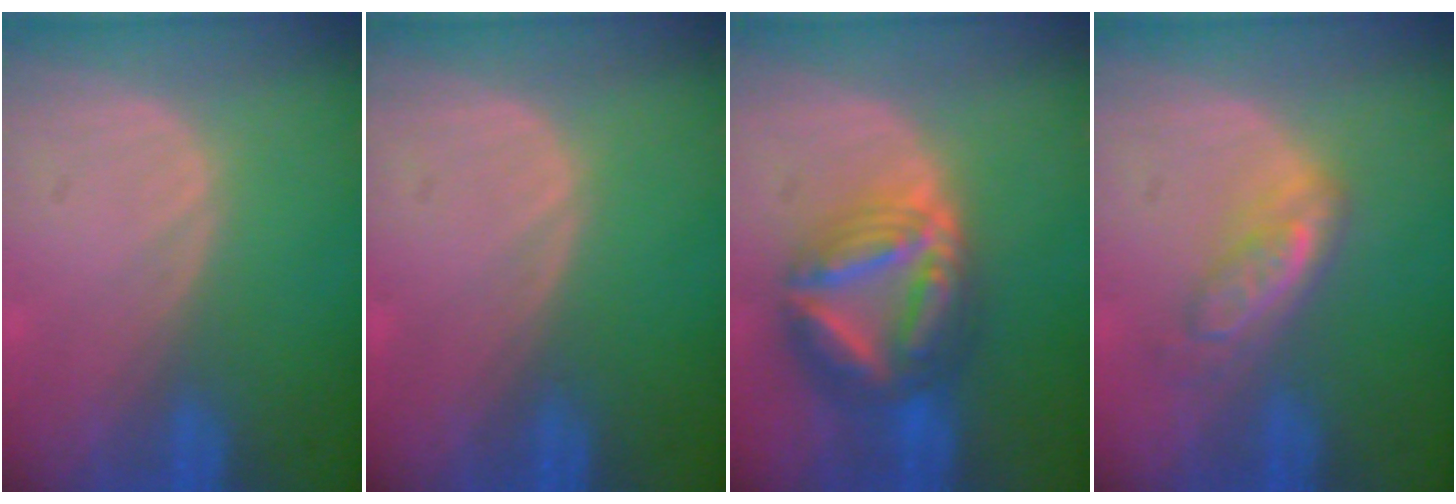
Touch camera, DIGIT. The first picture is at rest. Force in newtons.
{"total": 0.0}
{"total": 9.1, "press": 9.1, "slide": 0.9}
{"total": 5.0, "press": 4.6, "slide": 2.0}